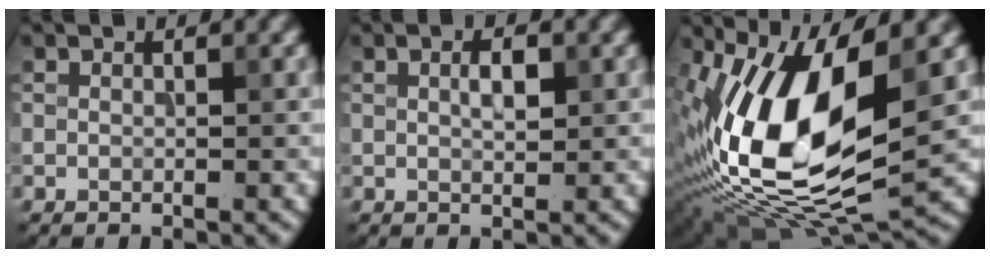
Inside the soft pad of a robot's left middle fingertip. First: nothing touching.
{"total": 1.9, "force": [0.5, 0.8, 1.7], "torque": [-0.033, 0.003, 0.009]}
{"total": 14.9, "force": [0.9, 6.9, 13.2], "torque": [-0.255, -0.012, 0.011]}